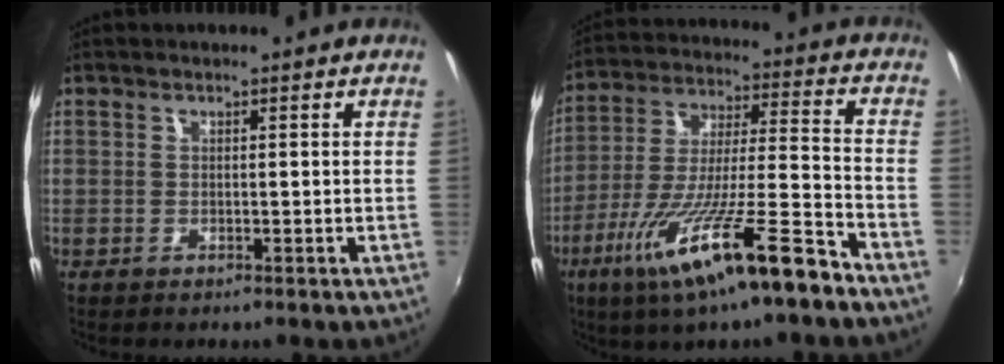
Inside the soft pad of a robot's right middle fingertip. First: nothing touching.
{"total": 19.3, "force": [-12.1, 1.2, 15.0], "torque": [-0.282, -0.041, -0.208]}